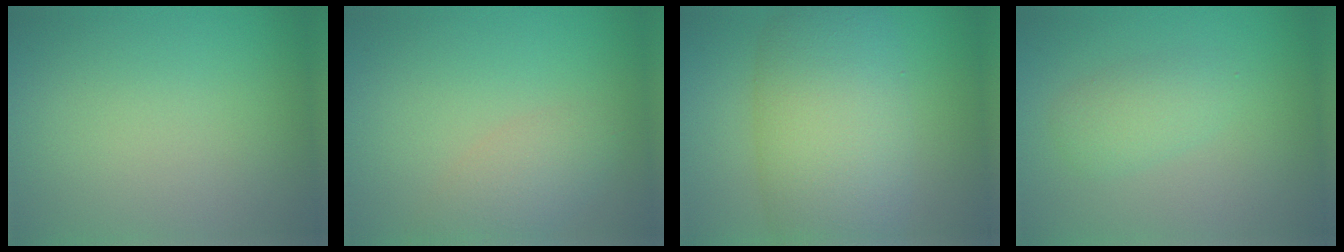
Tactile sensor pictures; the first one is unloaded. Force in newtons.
{"total": 2.8, "press": 2.8, "slide": 0.1}
{"total": 10.3, "press": 10.3, "slide": 0.5}
{"total": 2.1, "press": 2.1, "slide": 0.1}